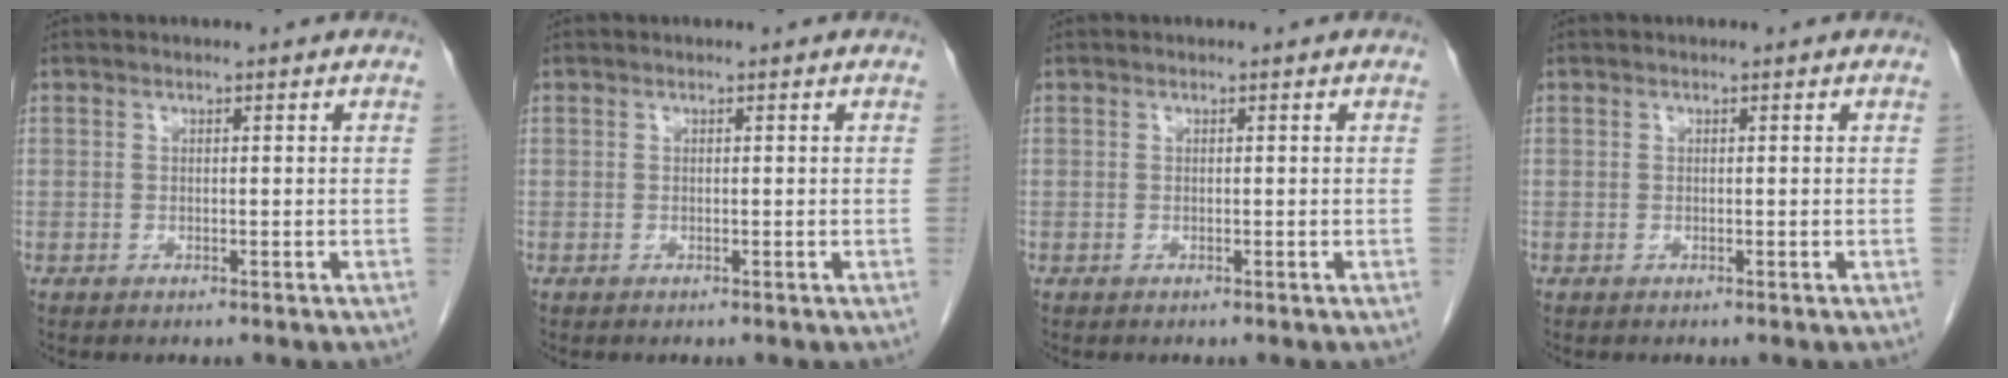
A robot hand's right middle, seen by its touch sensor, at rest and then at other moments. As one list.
[{"total": 0.0}, {"total": 0.0}, {"total": 0.0}]